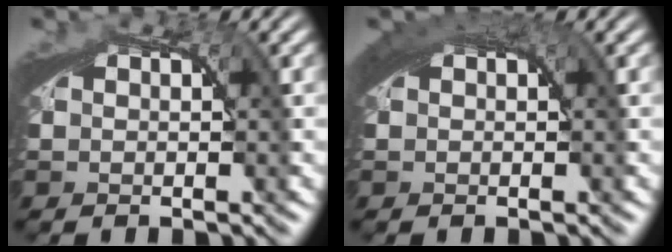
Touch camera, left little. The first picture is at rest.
{"total": 2.5, "force": [1.3, 0.6, 2.1], "torque": [-0.024, 0.012, 0.016]}